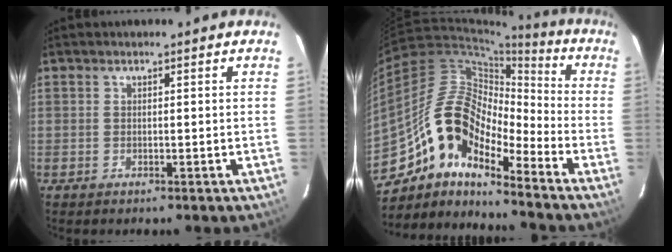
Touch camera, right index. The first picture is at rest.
{"total": 14.9, "force": [-10.2, 6.4, 8.7], "torque": [-0.149, 0.012, -0.210]}